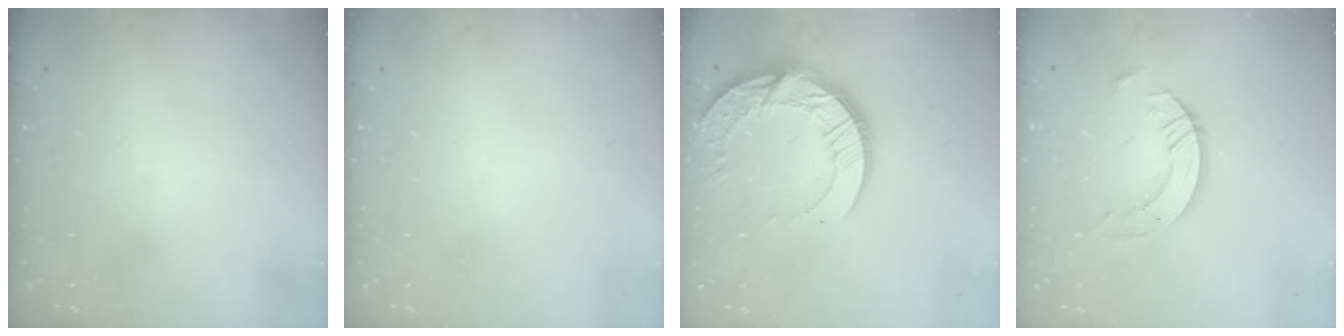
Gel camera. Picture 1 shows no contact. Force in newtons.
{"total": 0.0}
{"total": 17.2, "press": 17.1, "slide": 1.6}
{"total": 8.0, "press": 7.9, "slide": 0.7}